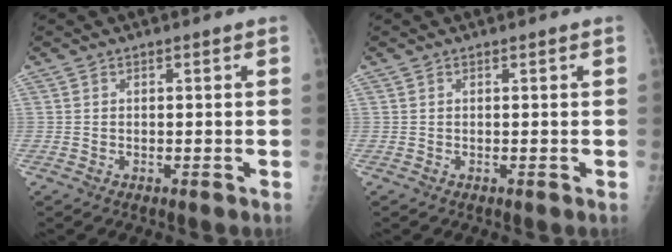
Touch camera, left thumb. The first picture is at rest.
{"total": 0.0}